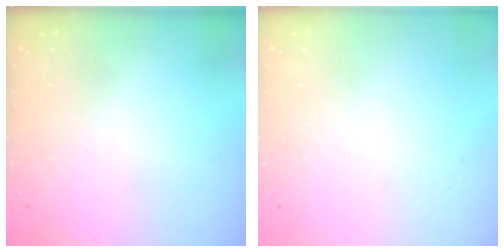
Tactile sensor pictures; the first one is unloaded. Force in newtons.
{"total": 0.0}